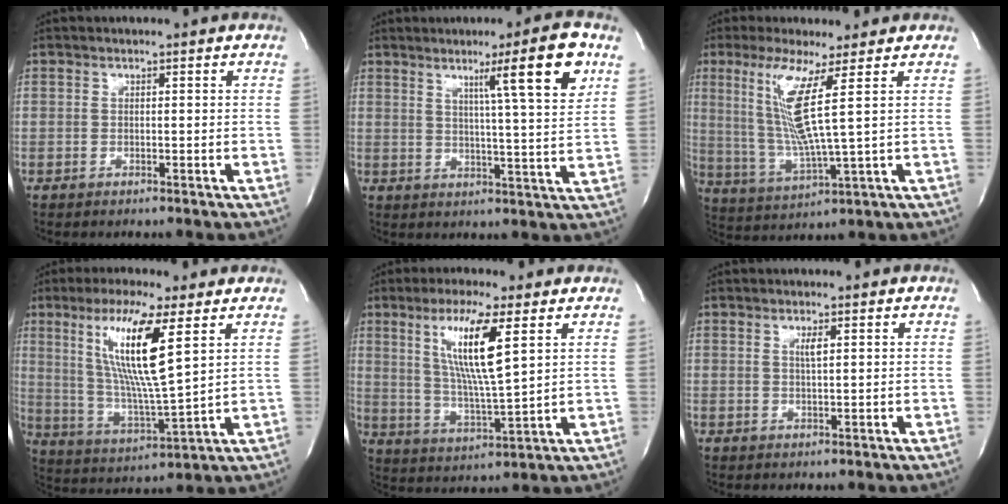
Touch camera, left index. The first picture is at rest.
{"total": 10.5, "force": [5.1, -1.0, 9.1], "torque": [-0.137, -0.007, 0.074]}
{"total": 9.5, "force": [3.0, -1.2, 8.9], "torque": [-0.190, -0.019, 0.062]}
{"total": 13.8, "force": [5.3, 0.3, 12.7], "torque": [-0.257, -0.017, 0.098]}
{"total": 11.0, "force": [4.2, 0.2, 10.2], "torque": [-0.201, -0.014, 0.080]}
{"total": 1.3, "force": [0.3, 0.0, 1.3], "torque": [-0.033, -0.006, 0.007]}